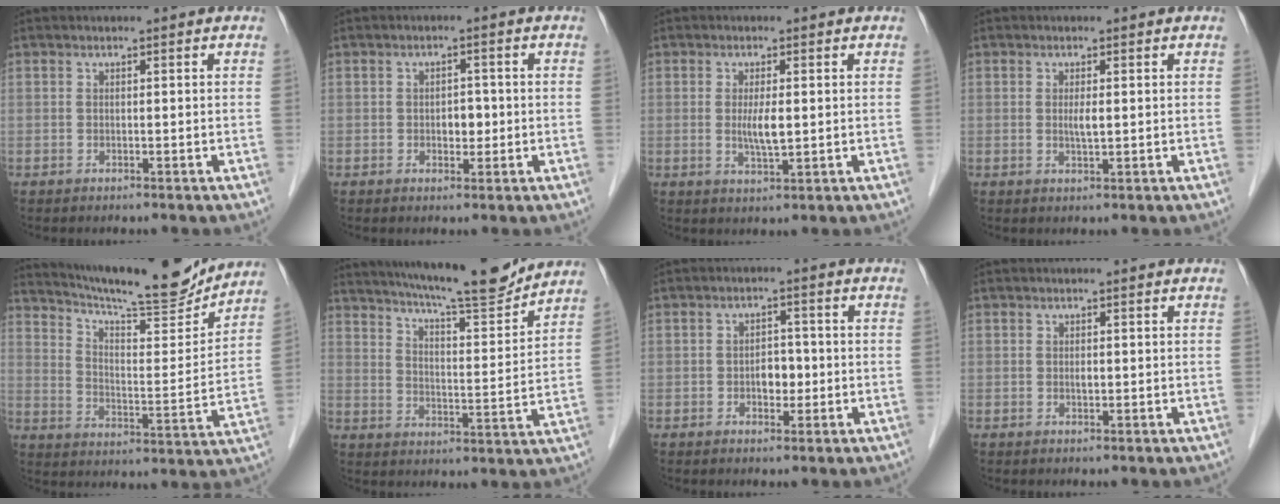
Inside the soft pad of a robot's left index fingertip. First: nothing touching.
{"total": 2.5, "force": [-0.3, 1.6, 1.9], "torque": [-0.025, 0.004, -0.001]}
{"total": 3.5, "force": [0.2, 0.7, 3.4], "torque": [-0.067, -0.005, 0.004]}
{"total": 1.7, "force": [0.2, 0.3, 1.6], "torque": [-0.034, -0.001, 0.004]}
{"total": 18.4, "force": [17.0, 1.4, 6.9], "torque": [-0.120, -0.022, 0.251]}
{"total": 15.9, "force": [14.4, 0.7, 6.7], "torque": [-0.109, -0.010, 0.209]}
{"total": 3.2, "force": [-0.7, 2.0, 2.4], "torque": [-0.034, 0.008, -0.008]}
{"total": 0.7, "force": [0.1, 0.3, 0.6], "torque": [-0.010, 0.001, 0.000]}